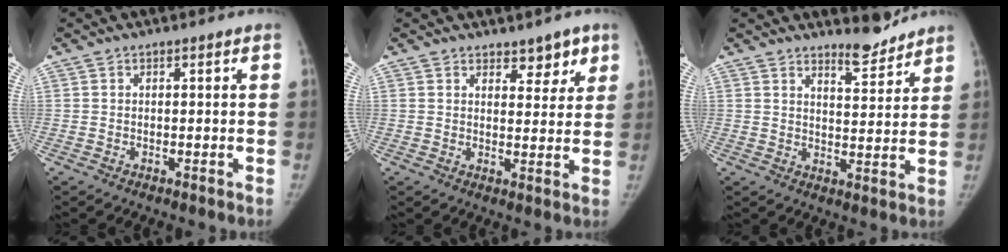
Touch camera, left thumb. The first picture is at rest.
{"total": 4.7, "force": [3.3, 2.5, 2.2], "torque": [0.006, -0.020, 0.044]}
{"total": 5.3, "force": [5.1, 1.0, 1.4], "torque": [-0.004, -0.048, 0.082]}